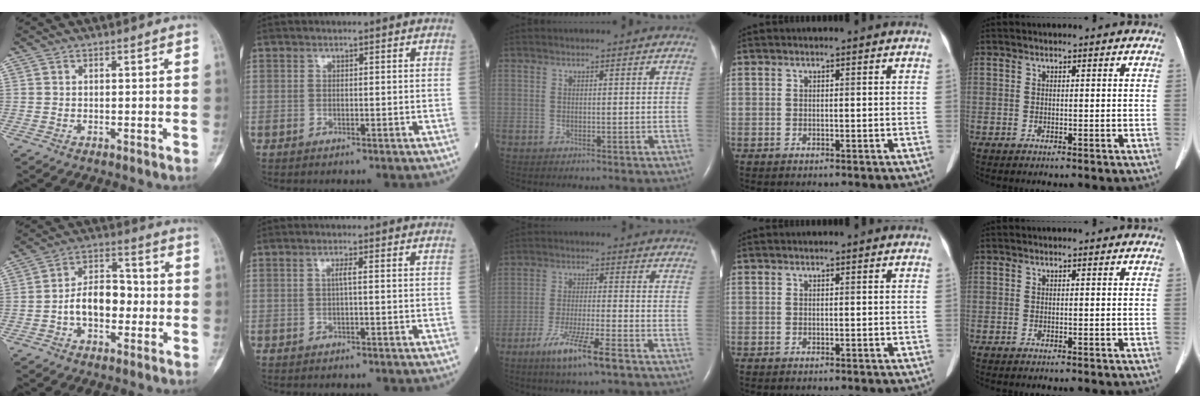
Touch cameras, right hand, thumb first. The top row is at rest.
{"thumb": {"total": 9.6, "force": [-1.8, 6.2, 7.1], "torque": [-0.090, 0.036, -0.041]}, "index": {"total": 1.1, "force": [0.0, -0.1, 1.1], "torque": [-0.023, 0.002, -0.001]}, "middle": {"total": 9.0, "force": [-5.5, 0.3, 7.1], "torque": [-0.135, -0.019, -0.098]}}